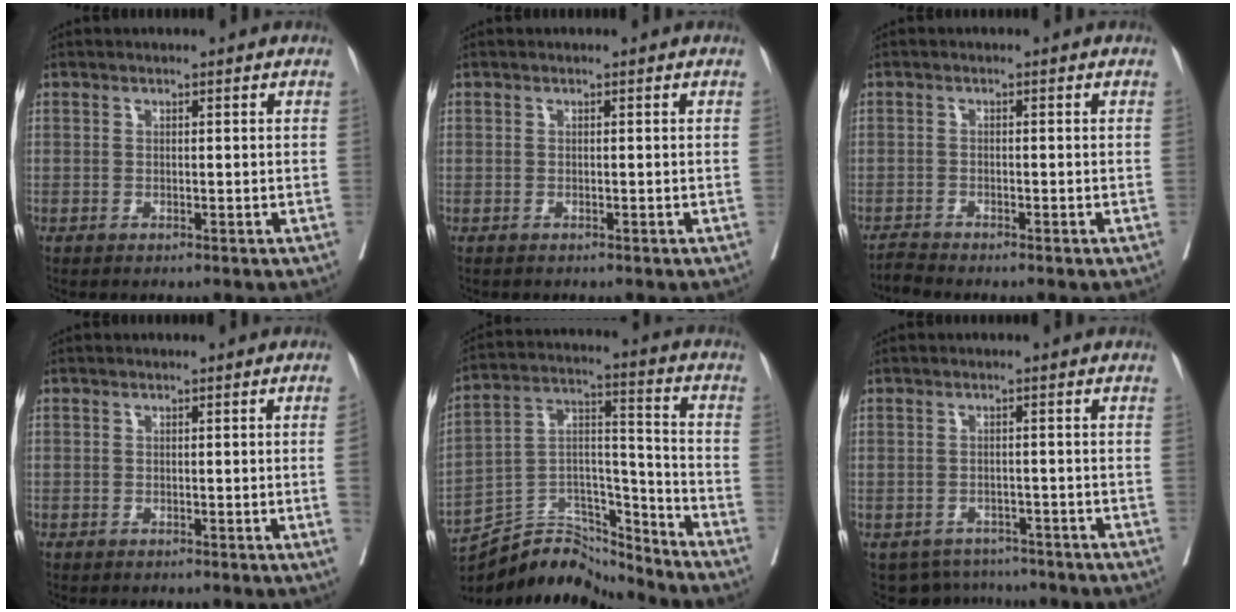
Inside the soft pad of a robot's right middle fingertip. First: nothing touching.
{"total": 0.0}
{"total": 1.6, "force": [-1.5, -0.5, -0.2], "torque": [0.001, -0.012, -0.031]}
{"total": 1.1, "force": [-0.3, -0.1, 1.1], "torque": [-0.013, 0.002, -0.007]}
{"total": 14.8, "force": [-14.5, 2.4, 2.0], "torque": [-0.037, 0.041, -0.255]}
{"total": 5.0, "force": [-4.5, 2.2, -0.6], "torque": [0.016, 0.012, -0.060]}